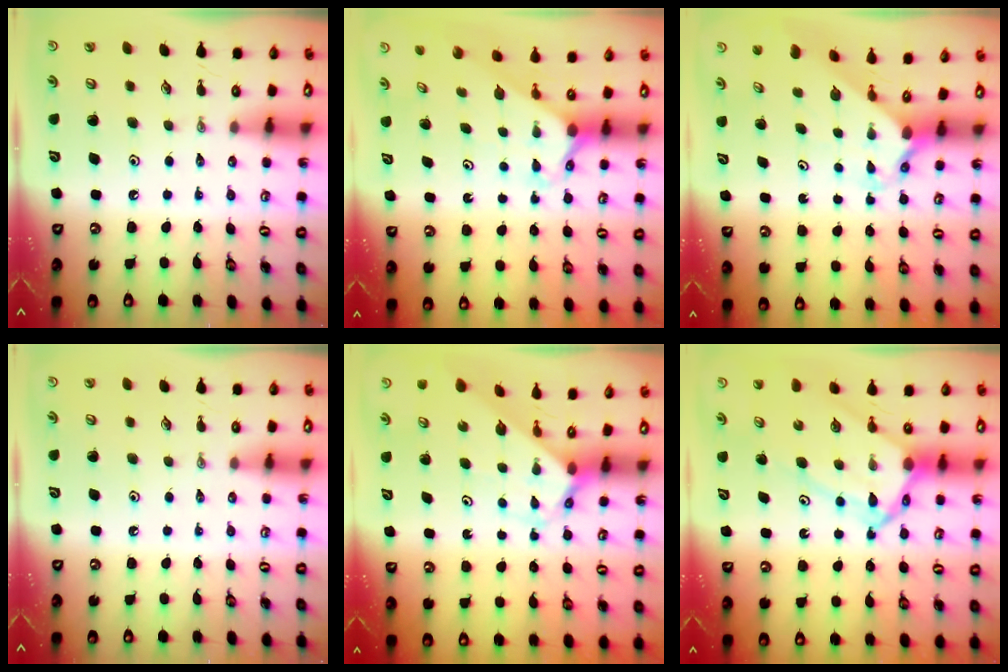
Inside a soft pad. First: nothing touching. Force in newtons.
{"total": 2.4, "press": 2.4, "slide": 0.3}
{"total": 2.3, "press": 2.3, "slide": 0.2}
{"total": 0.0}
{"total": 2.8, "press": 2.8, "slide": 0.2}
{"total": 11.2, "press": 11.1, "slide": 1.1}